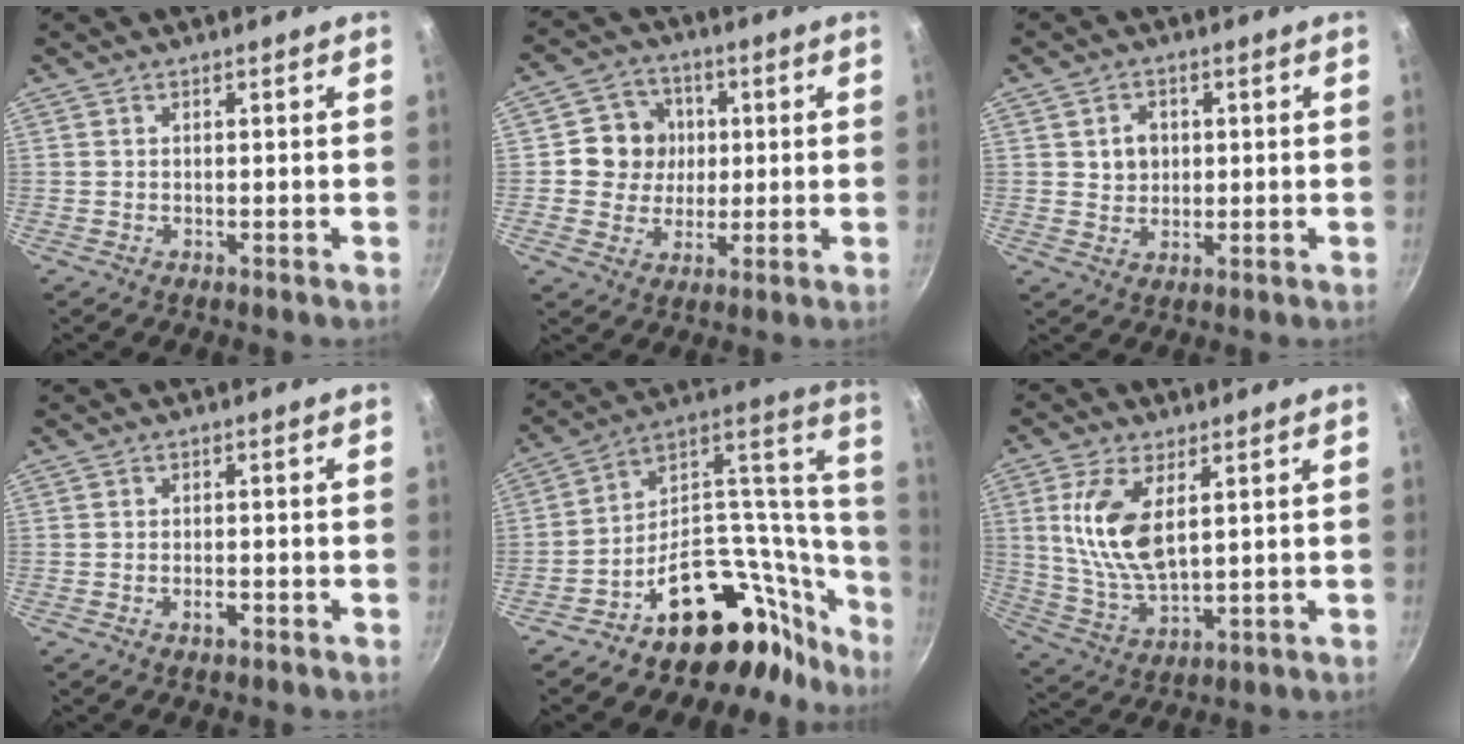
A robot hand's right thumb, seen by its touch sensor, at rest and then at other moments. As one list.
[{"total": 9.7, "force": [0.9, 9.0, 3.4], "torque": [-0.008, 0.010, 0.011]}, {"total": 4.4, "force": [0.9, 3.7, 2.2], "torque": [-0.014, -0.002, 0.017]}, {"total": 1.7, "force": [-0.8, 0.8, 1.2], "torque": [-0.022, 0.005, -0.013]}, {"total": 23.5, "force": [-16.6, 10.7, 12.8], "torque": [-0.091, 0.161, -0.259]}, {"total": 12.3, "force": [3.4, 5.6, 10.4], "torque": [-0.212, -0.016, 0.078]}]